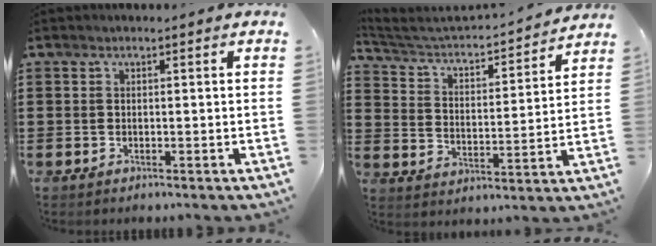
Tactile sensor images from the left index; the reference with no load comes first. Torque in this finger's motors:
{"motor_torque": [0.54, 0.49, 0.00, -0.01]}